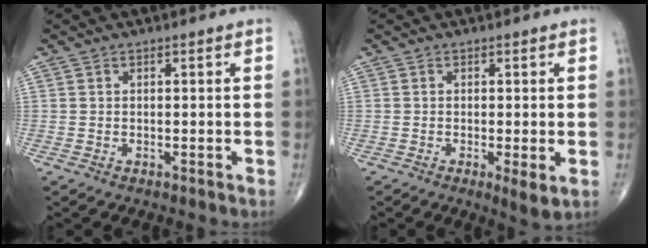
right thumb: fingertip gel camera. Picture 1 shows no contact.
{"total": 3.4, "force": [-0.8, 0.7, 3.2], "torque": [-0.057, -0.013, -0.017]}